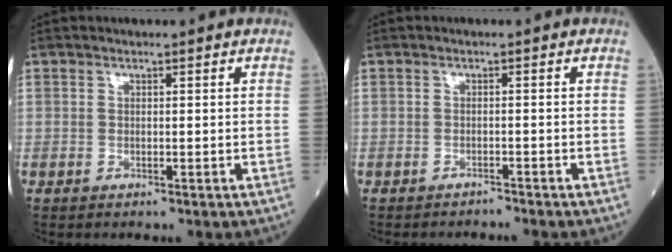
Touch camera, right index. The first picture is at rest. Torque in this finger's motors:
{"motor_torque": [-0.09, 0.01, 0.06, 0.00]}